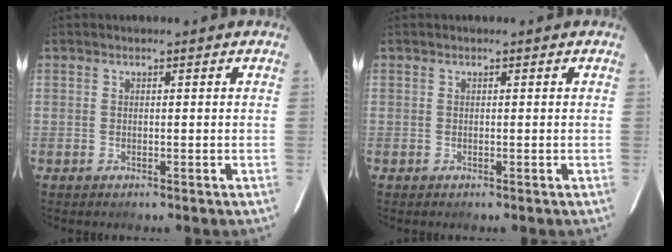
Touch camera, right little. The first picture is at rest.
{"total": 0.0}